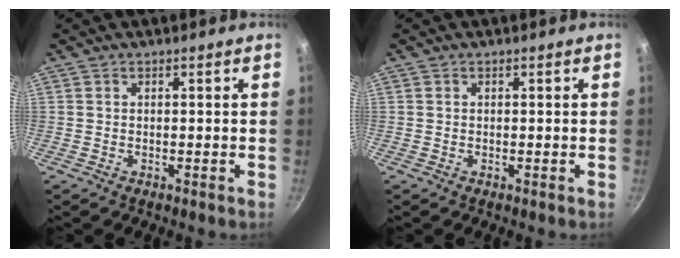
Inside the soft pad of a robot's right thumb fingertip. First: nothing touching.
{"total": 0.0}